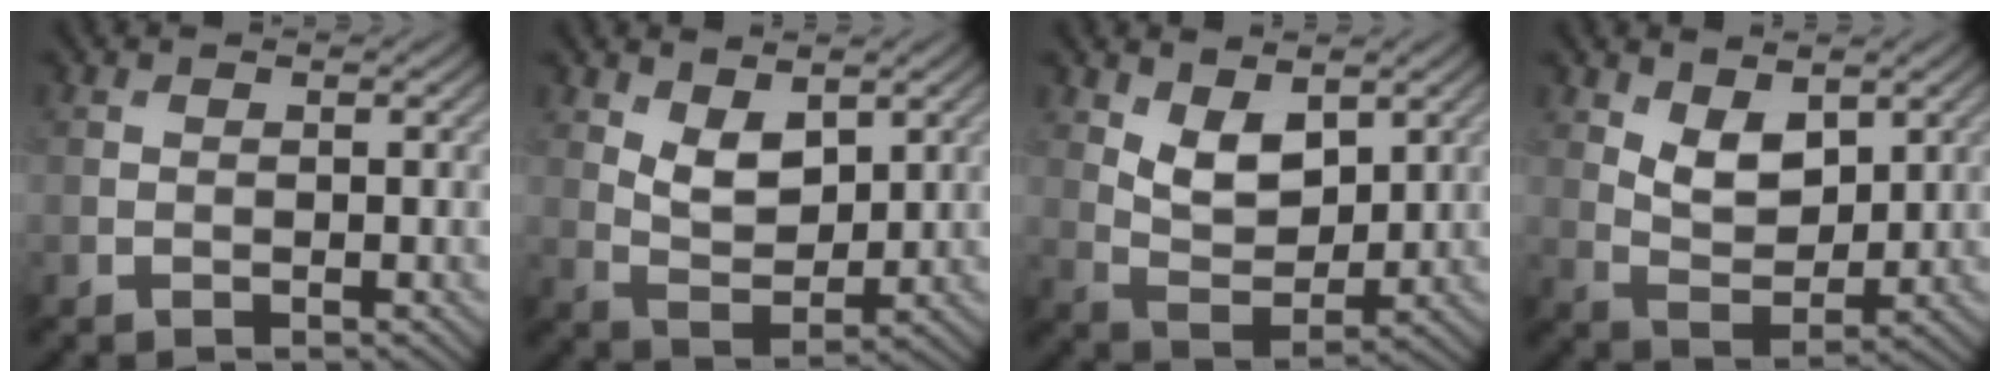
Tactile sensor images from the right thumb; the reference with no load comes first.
{"total": 5.1, "force": [2.7, 2.7, 3.3], "torque": [-0.071, -0.012, 0.051]}
{"total": 6.1, "force": [3.2, 3.3, 4.0], "torque": [-0.084, -0.016, 0.057]}
{"total": 5.5, "force": [2.9, 3.0, 3.5], "torque": [-0.076, -0.014, 0.053]}